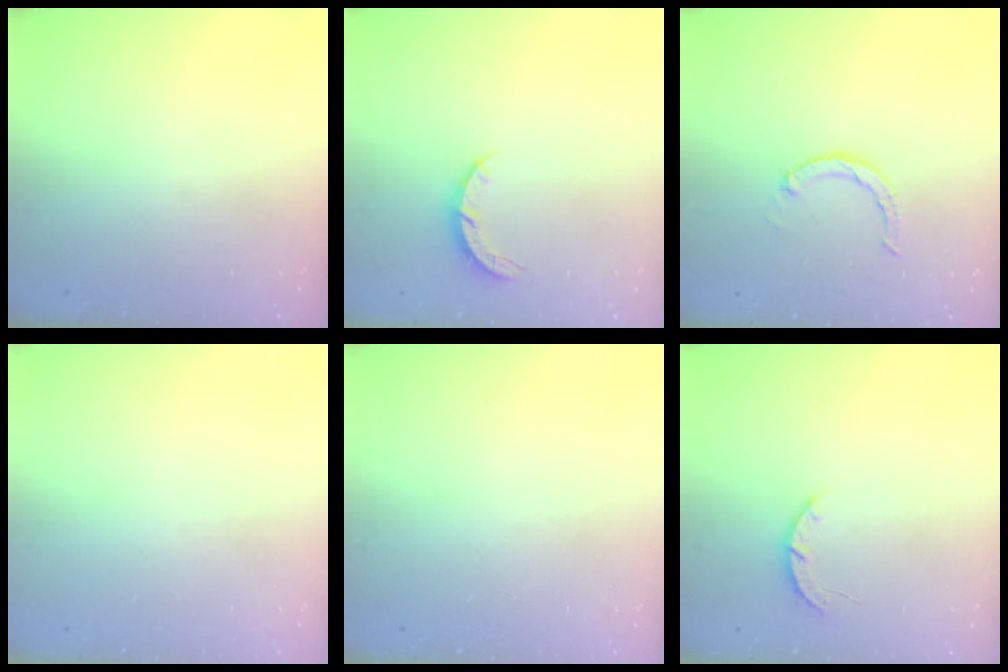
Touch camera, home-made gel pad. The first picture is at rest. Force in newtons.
{"total": 3.9, "press": 3.8, "slide": 0.5}
{"total": 3.0, "press": 3.0, "slide": 0.4}
{"total": 0.0}
{"total": 2.6, "press": 2.6, "slide": 0.2}
{"total": 3.9, "press": 3.9, "slide": 0.4}